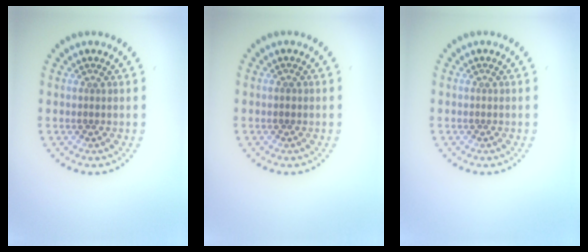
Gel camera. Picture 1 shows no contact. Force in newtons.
{"total": 0.7, "press": 0.7, "slide": 0.0}
{"total": 0.0}